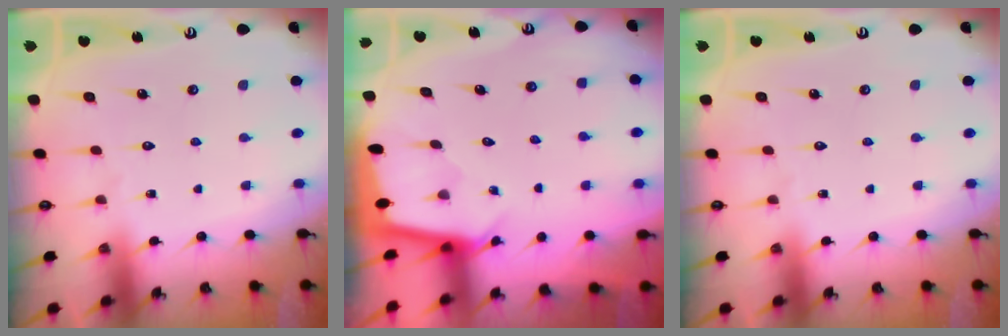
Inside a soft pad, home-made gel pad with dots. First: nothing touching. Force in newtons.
{"total": 2.0, "press": 2.0, "slide": 0.1}
{"total": 0.0}